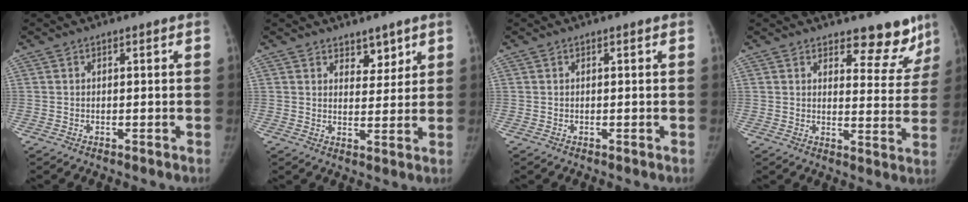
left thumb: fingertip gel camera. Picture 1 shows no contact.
{"total": 4.1, "force": [3.1, 2.4, 1.2], "torque": [0.015, -0.022, 0.051]}
{"total": 0.0}
{"total": 8.7, "force": [7.4, 3.7, 2.7], "torque": [0.015, -0.058, 0.088]}